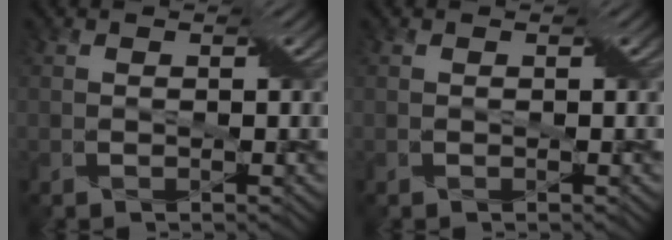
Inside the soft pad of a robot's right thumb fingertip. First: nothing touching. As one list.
[{"total": 0.0}]